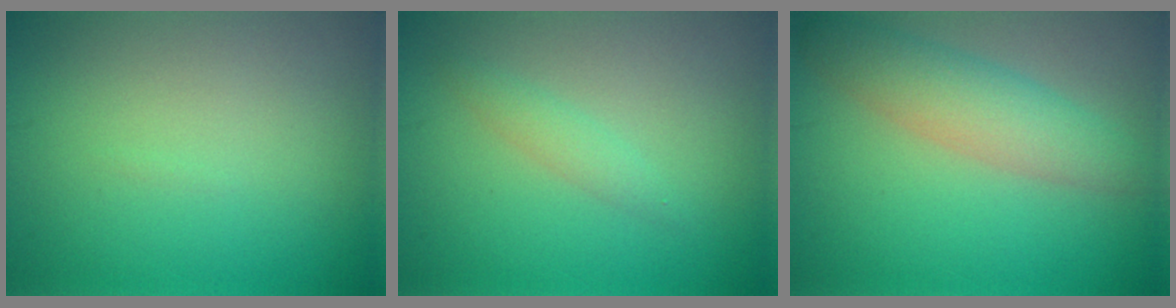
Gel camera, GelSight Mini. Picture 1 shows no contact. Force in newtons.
{"total": 1.3, "press": 1.3, "slide": 0.0}
{"total": 4.4, "press": 4.4, "slide": 0.2}